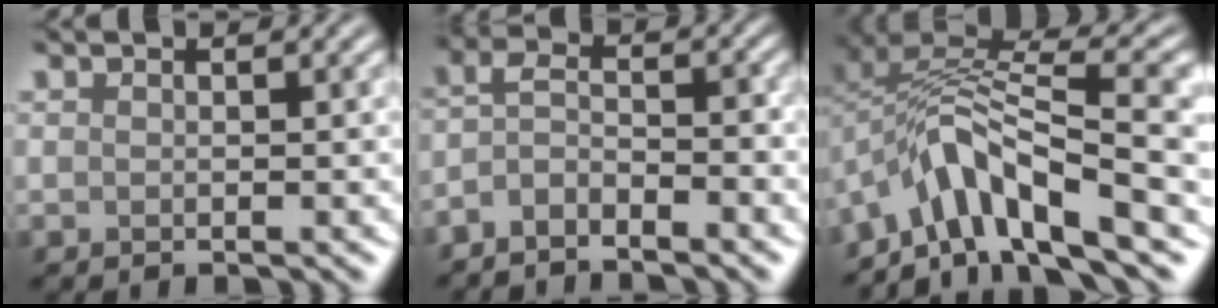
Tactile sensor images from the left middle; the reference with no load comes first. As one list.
[{"total": 3.0, "force": [-2.9, 0.1, 0.7], "torque": [-0.035, 0.000, -0.045]}, {"total": 9.0, "force": [-4.2, 2.7, 7.5], "torque": [-0.134, 0.016, -0.063]}]